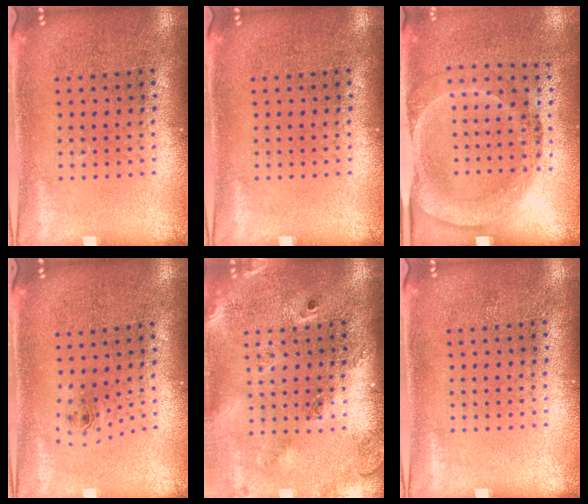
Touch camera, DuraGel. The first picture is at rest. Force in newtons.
{"total": 0.0}
{"total": 1.7, "press": 1.2, "slide": 1.2}
{"total": 0.8, "press": 0.4, "slide": 0.7}
{"total": 2.5, "press": 1.8, "slide": 1.7}
{"total": 0.0}